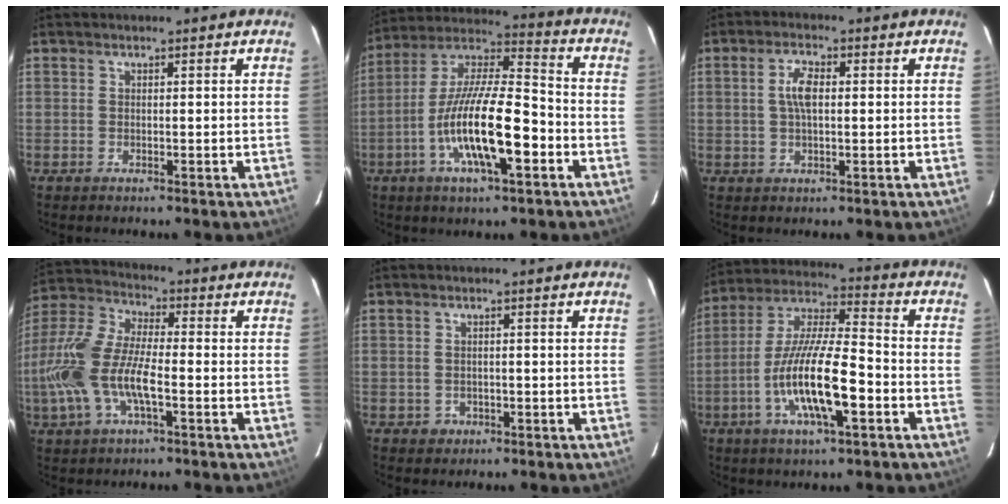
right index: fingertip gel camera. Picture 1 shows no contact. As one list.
[{"total": 17.7, "force": [-6.1, 4.6, 16.0], "torque": [-0.299, -0.007, -0.116]}, {"total": 4.3, "force": [0.5, 1.9, 3.8], "torque": [-0.075, 0.008, 0.010]}, {"total": 16.3, "force": [-4.3, 6.4, 14.4], "torque": [-0.308, -0.002, -0.088]}, {"total": 2.2, "force": [-0.8, 2.0, 0.3], "torque": [-0.007, 0.003, -0.005]}, {"total": 16.1, "force": [-5.5, 3.7, 14.7], "torque": [-0.289, -0.008, -0.104]}]